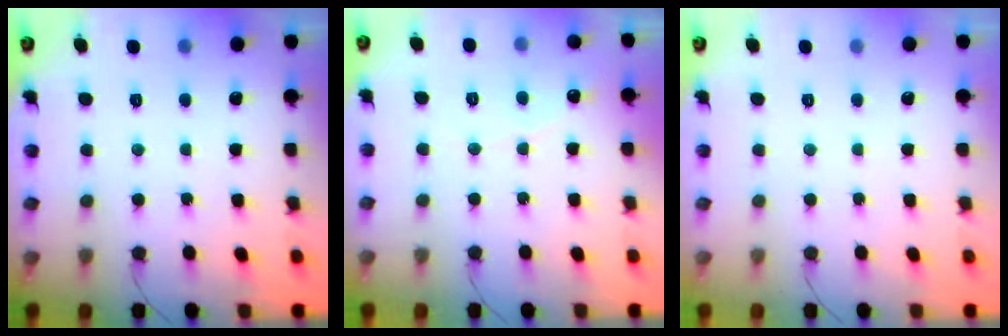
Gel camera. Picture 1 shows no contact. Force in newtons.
{"total": 2.9, "press": 2.9, "slide": 0.2}
{"total": 0.0}